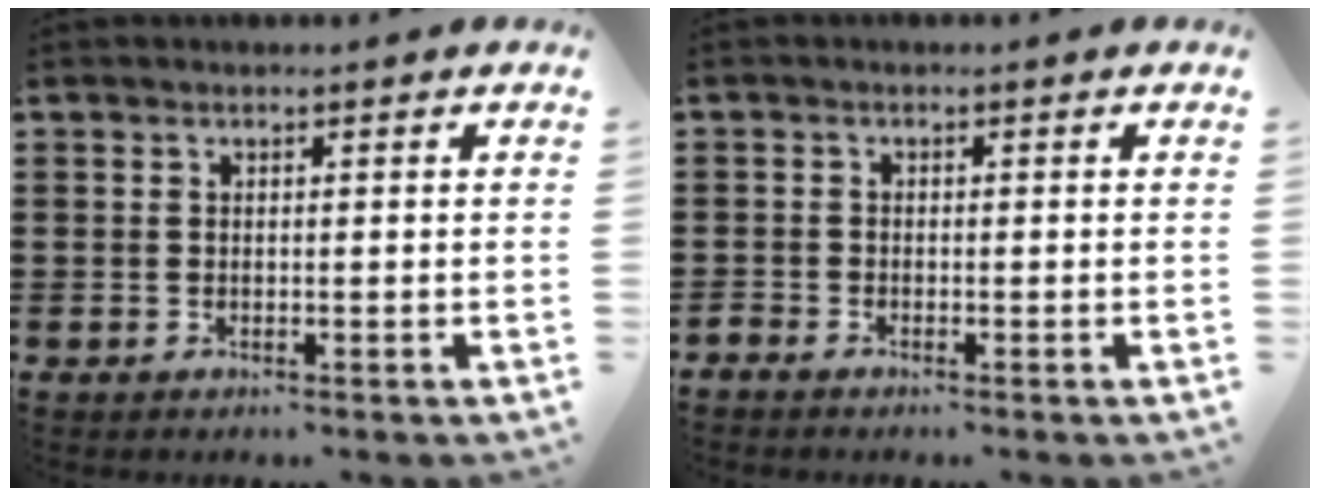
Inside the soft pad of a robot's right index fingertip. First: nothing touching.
{"total": 1.1, "force": [-1.0, 0.4, -0.1], "torque": [-0.002, 0.003, -0.022]}